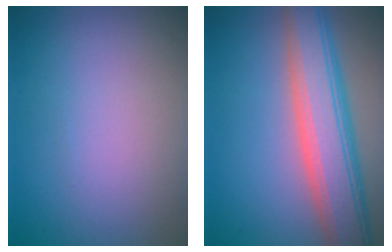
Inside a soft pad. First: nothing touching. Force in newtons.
{"total": 7.9, "press": 7.9, "slide": 0.3}